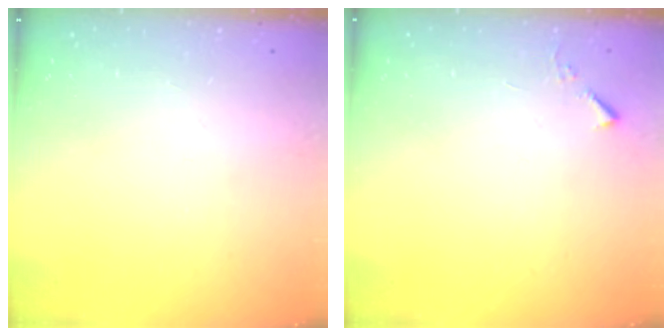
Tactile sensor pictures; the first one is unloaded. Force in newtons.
{"total": 4.0, "press": 3.9, "slide": 0.5}